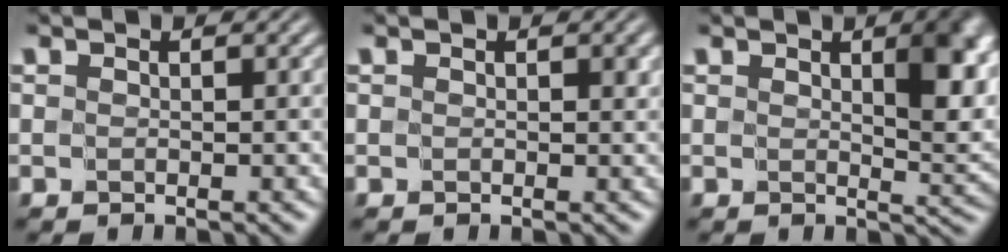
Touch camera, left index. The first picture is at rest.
{"total": 0.8, "force": [0.3, 0.5, 0.6], "torque": [-0.003, -0.001, 0.003]}
{"total": 4.6, "force": [1.7, 1.6, 4.0], "torque": [-0.049, -0.008, 0.031]}